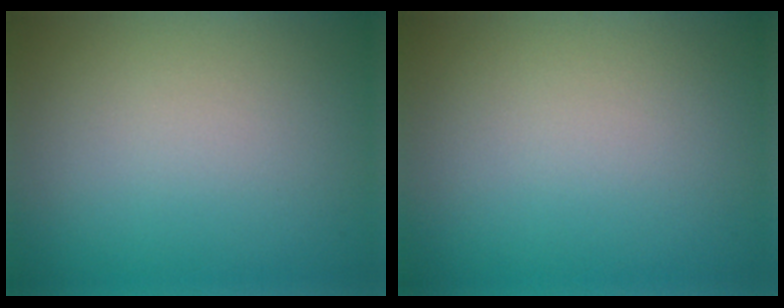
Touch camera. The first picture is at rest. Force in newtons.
{"total": 0.0}